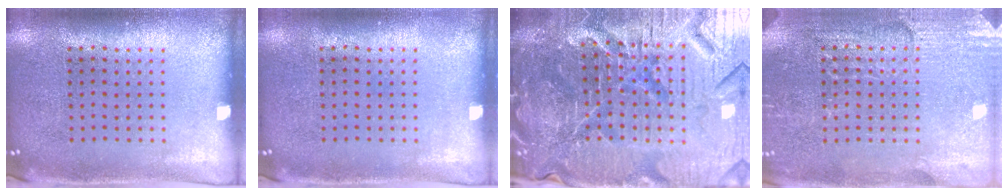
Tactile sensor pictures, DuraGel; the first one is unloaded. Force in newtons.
{"total": 0.0}
{"total": 7.2, "press": 6.4, "slide": 3.4}
{"total": 2.9, "press": 2.9, "slide": 0.3}